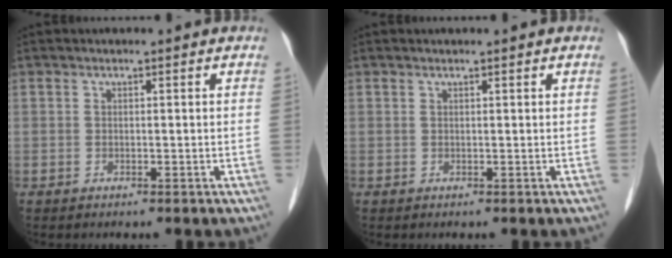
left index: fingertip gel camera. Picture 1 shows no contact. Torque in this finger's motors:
{"motor_torque": [-0.20, 0.01, 0.08, 0.01]}